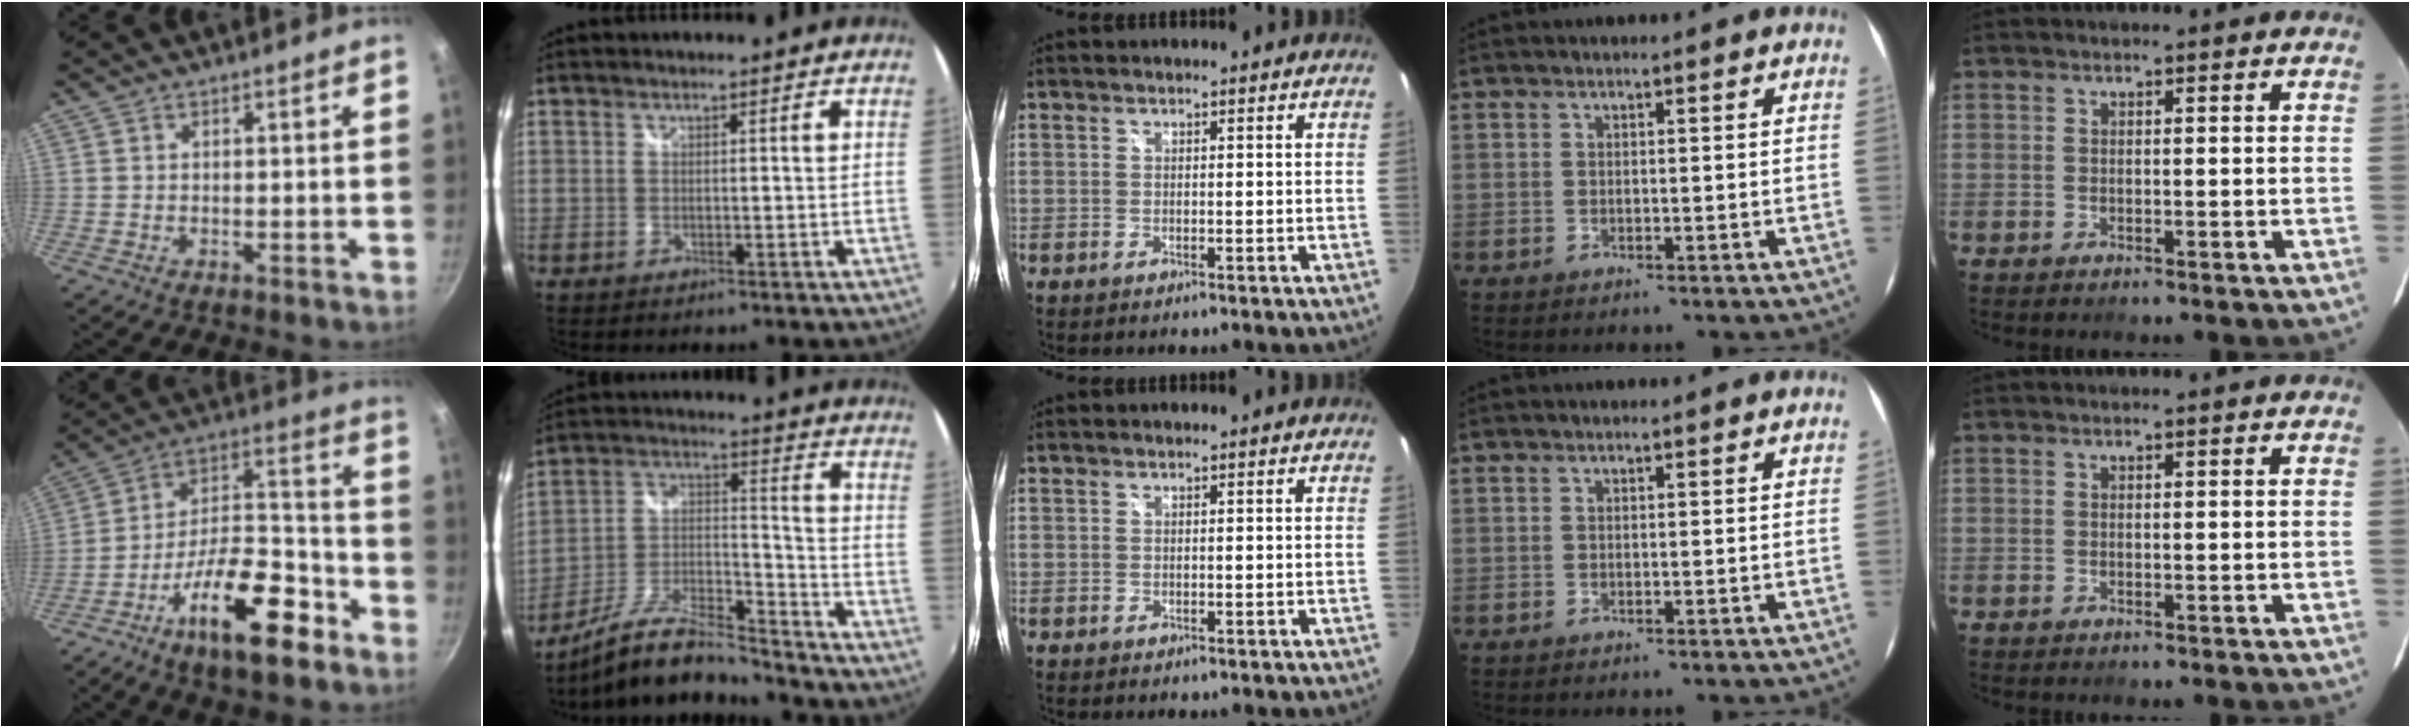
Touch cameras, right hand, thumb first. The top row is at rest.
{"thumb": {"total": 19.7, "force": [-11.0, 7.4, 14.5], "torque": [-0.208, 0.080, -0.190]}, "index": {"total": 15.2, "force": [-12.9, 3.3, 7.4], "torque": [-0.156, -0.003, -0.236]}}